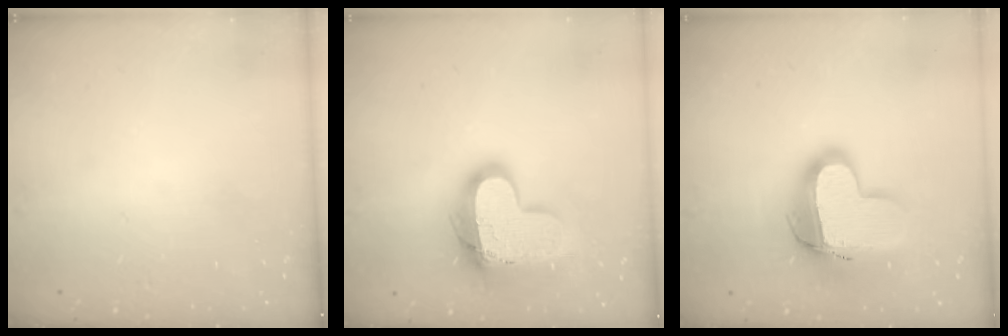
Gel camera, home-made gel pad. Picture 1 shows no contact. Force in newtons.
{"total": 16.9, "press": 16.8, "slide": 1.3}
{"total": 16.3, "press": 16.2, "slide": 1.4}